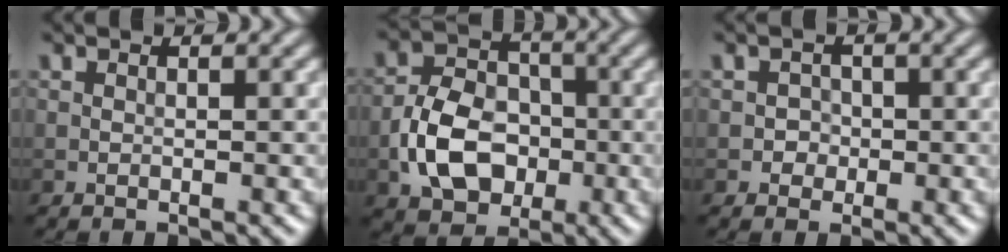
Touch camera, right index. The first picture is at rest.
{"total": 6.8, "force": [-2.1, 4.8, 4.3], "torque": [-0.079, 0.001, -0.042]}
{"total": 1.3, "force": [-0.3, 1.2, 0.2], "torque": [0.015, 0.001, -0.009]}